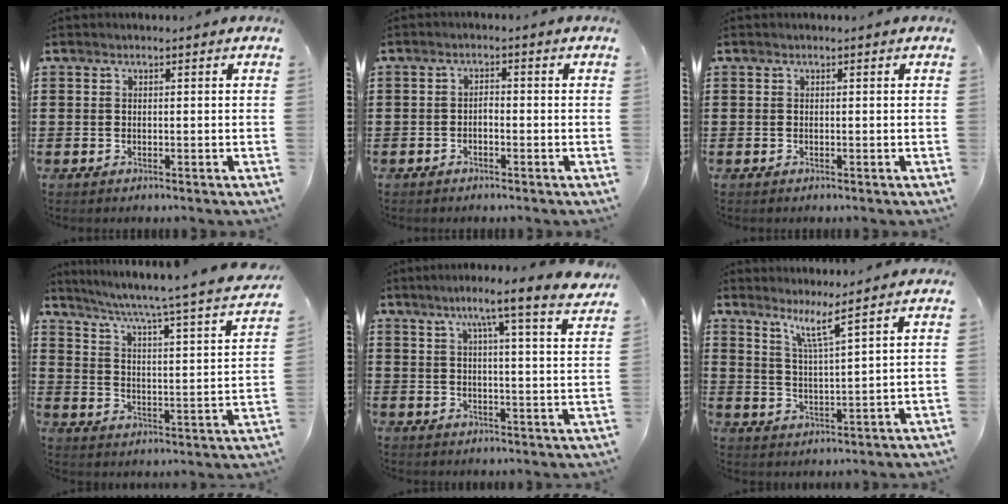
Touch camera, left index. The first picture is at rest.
{"total": 1.2, "force": [-0.8, 0.4, 0.9], "torque": [-0.020, 0.001, -0.016]}
{"total": 0.0}
{"total": 4.5, "force": [3.7, -1.0, 2.4], "torque": [-0.068, -0.048, 0.047]}
{"total": 6.8, "force": [5.1, -1.0, 4.4], "torque": [-0.089, -0.032, 0.075]}
{"total": 5.2, "force": [4.1, -0.6, 3.2], "torque": [-0.068, -0.021, 0.067]}